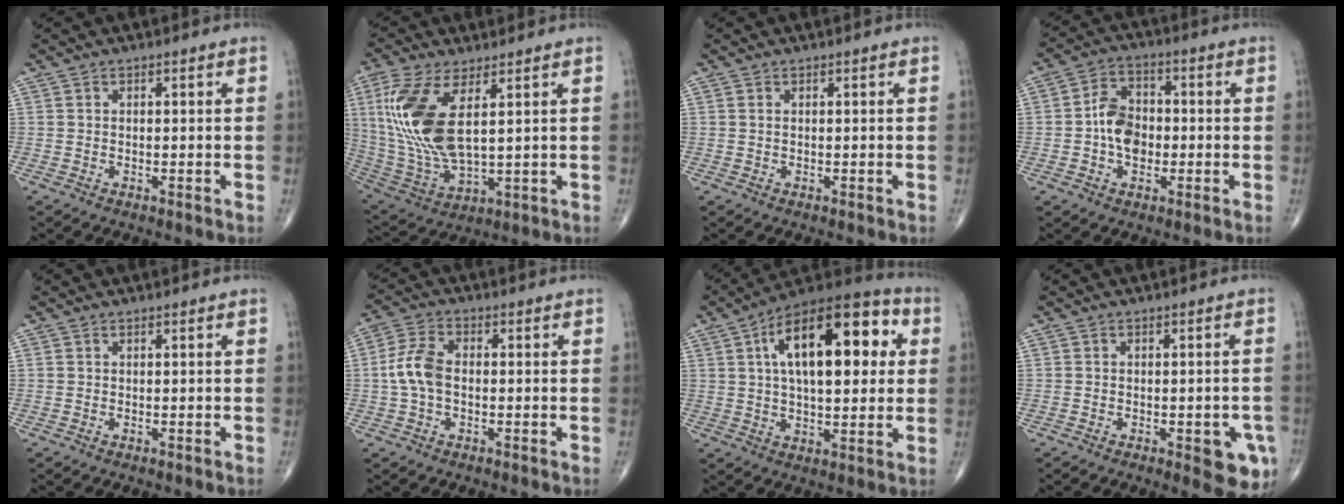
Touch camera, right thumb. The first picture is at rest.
{"total": 16.7, "force": [4.5, 7.0, 14.5], "torque": [-0.320, -0.020, 0.098]}
{"total": 0.0}
{"total": 8.3, "force": [-1.0, 6.0, 5.6], "torque": [-0.075, 0.021, -0.028]}
{"total": 0.0}
{"total": 6.8, "force": [-0.4, 4.0, 5.4], "torque": [-0.122, 0.018, -0.014]}
{"total": 22.8, "force": [5.7, 10.5, 19.4], "torque": [-0.275, 0.018, 0.077]}
{"total": 7.1, "force": [-2.7, 2.7, 6.0], "torque": [-0.053, 0.002, -0.028]}